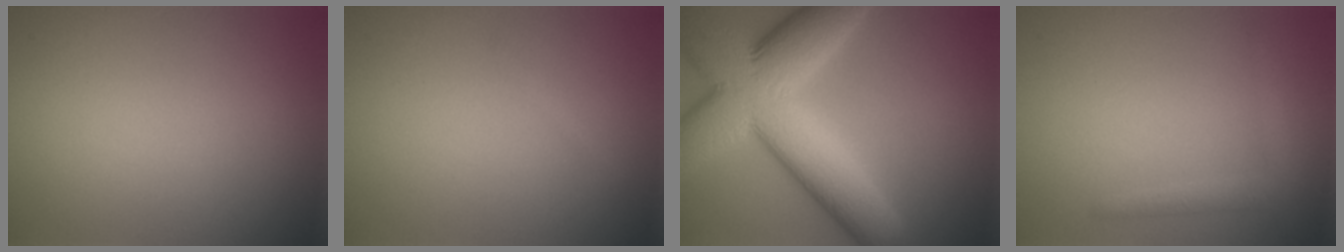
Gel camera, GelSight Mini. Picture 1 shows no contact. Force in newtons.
{"total": 0.5, "press": 0.5, "slide": 0.0}
{"total": 12.7, "press": 12.7, "slide": 0.2}
{"total": 1.8, "press": 1.8, "slide": 0.2}